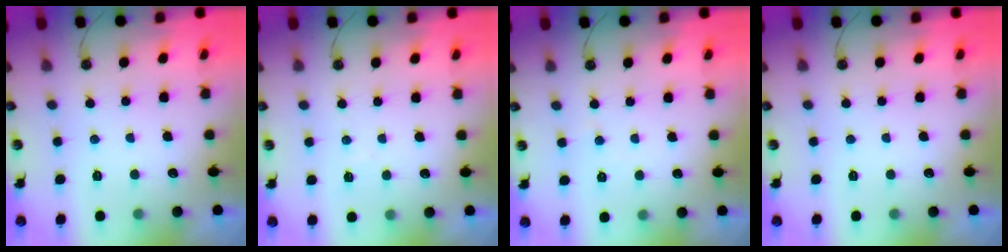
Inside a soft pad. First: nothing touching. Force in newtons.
{"total": 3.3, "press": 3.2, "slide": 0.6}
{"total": 3.3, "press": 3.3, "slide": 0.5}
{"total": 0.0}